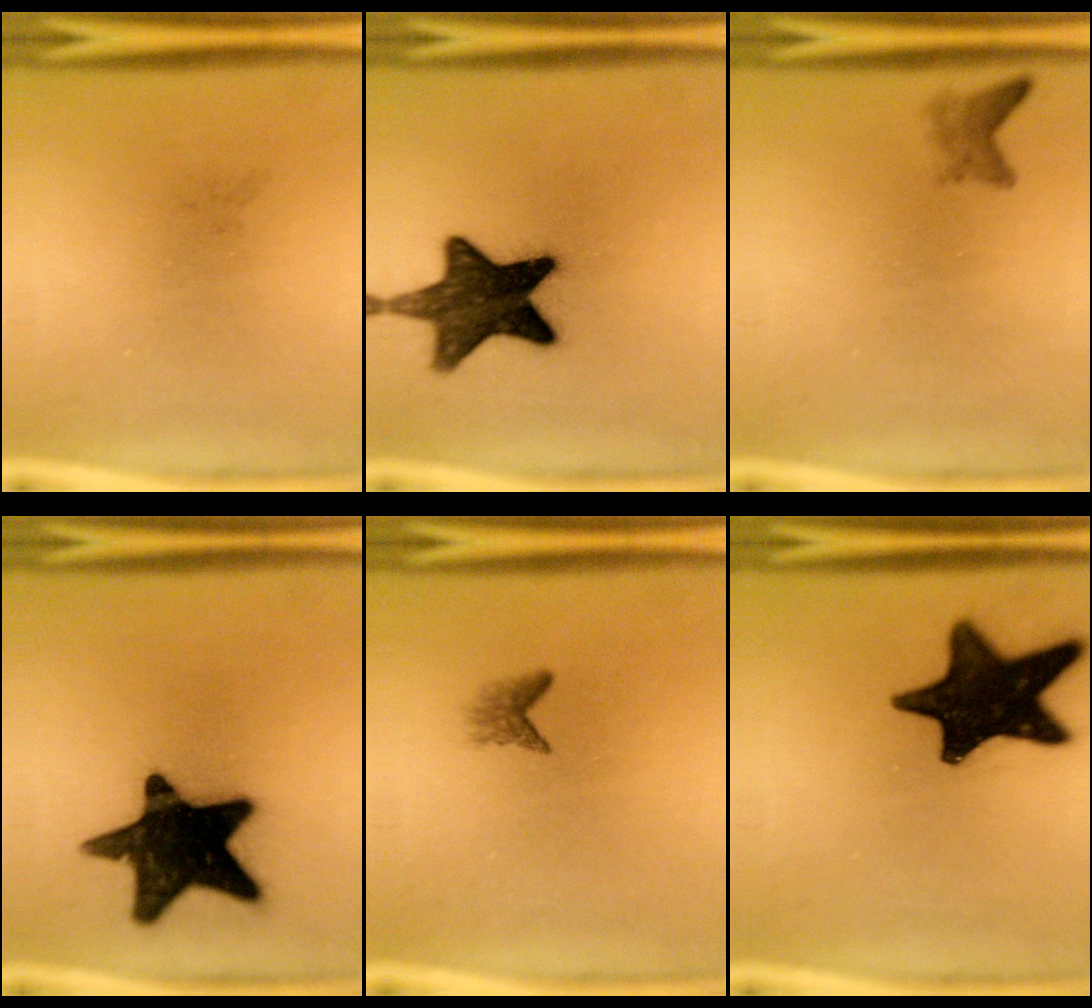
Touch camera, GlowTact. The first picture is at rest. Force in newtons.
{"total": 14.5}
{"total": 1.7}
{"total": 19.4}
{"total": 1.6}
{"total": 17.8}